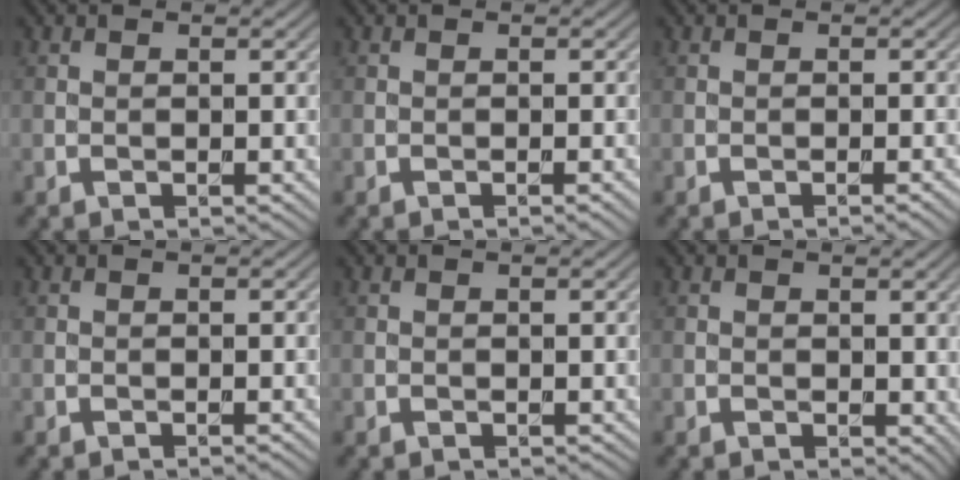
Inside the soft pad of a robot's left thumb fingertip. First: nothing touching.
{"total": 0.6, "force": [-0.3, 0.0, 0.5], "torque": [-0.006, 0.000, -0.007]}
{"total": 0.8, "force": [-0.4, 0.1, 0.7], "torque": [-0.008, 0.002, -0.011]}
{"total": 0.0}
{"total": 0.0}
{"total": 1.1, "force": [0.3, 0.8, 0.7], "torque": [-0.009, -0.005, 0.008]}